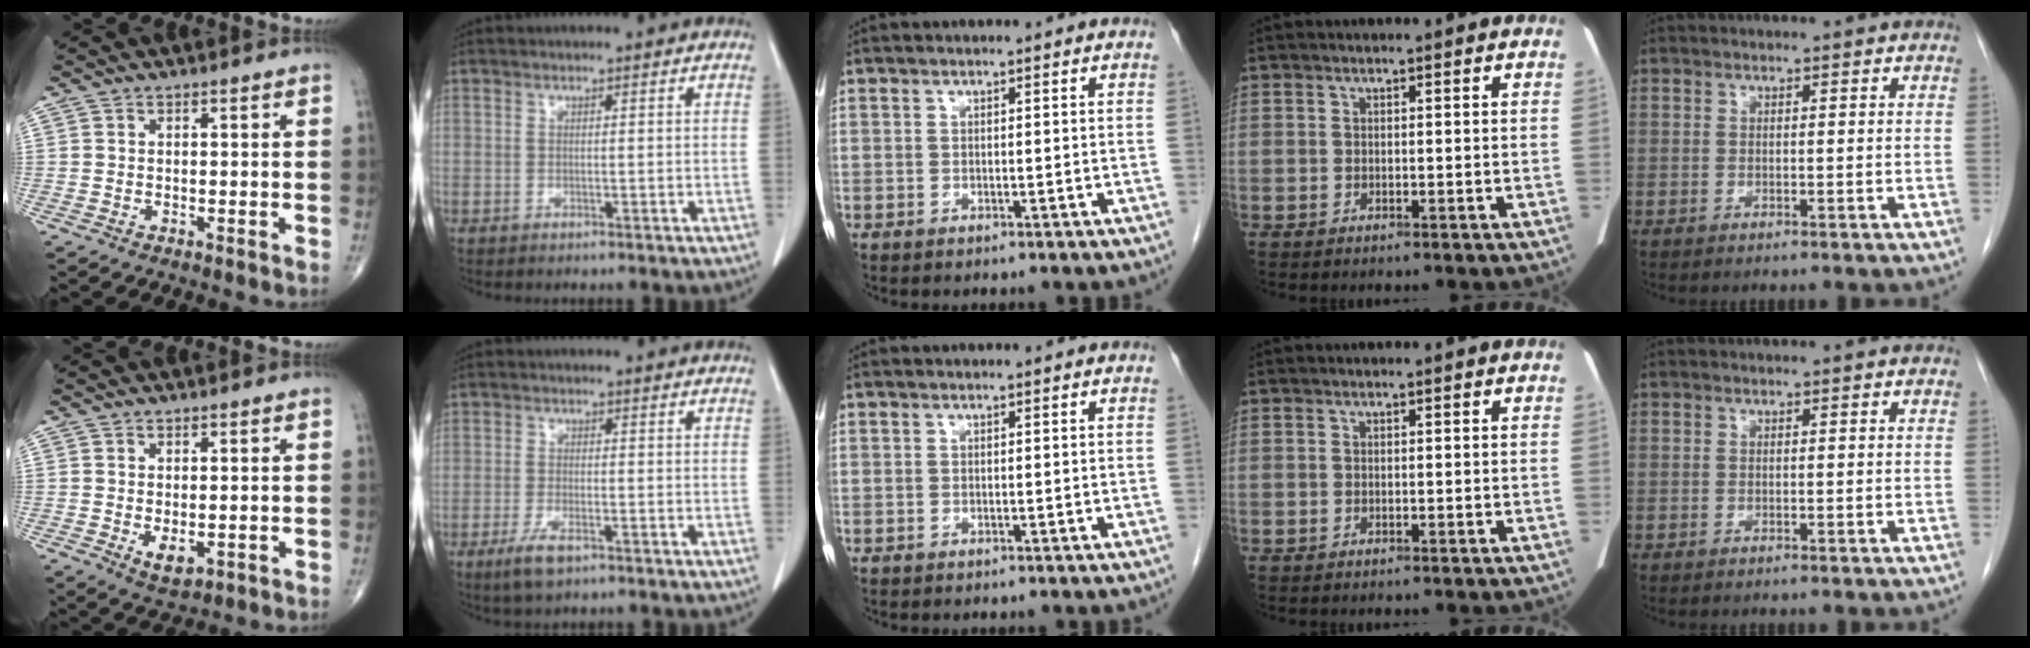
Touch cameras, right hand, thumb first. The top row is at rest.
{"thumb": {"total": 3.6, "force": [-0.7, 2.0, 3.0], "torque": [-0.042, -0.009, -0.003]}, "index": {"total": 4.1, "force": [-2.6, 1.0, 3.0], "torque": [-0.068, -0.006, -0.044]}}